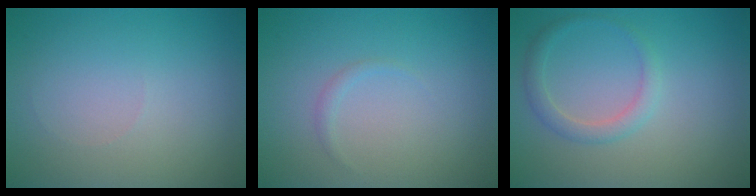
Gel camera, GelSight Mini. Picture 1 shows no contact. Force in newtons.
{"total": 0.6, "press": 0.6, "slide": 0.1}
{"total": 1.9, "press": 1.9, "slide": 0.1}